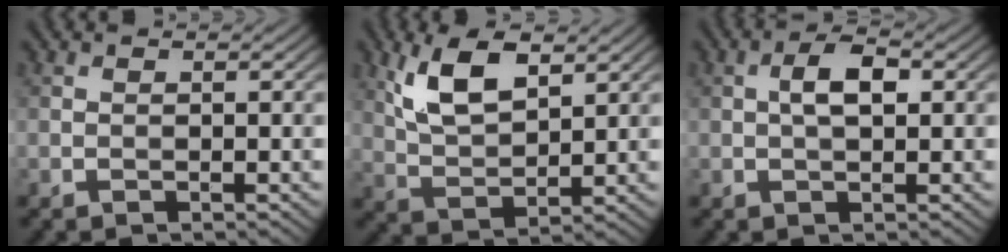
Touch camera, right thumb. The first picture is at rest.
{"total": 7.9, "force": [4.1, 3.4, 5.9], "torque": [-0.128, 0.002, 0.085]}
{"total": 3.7, "force": [0.5, 1.6, 3.2], "torque": [-0.062, 0.007, 0.006]}